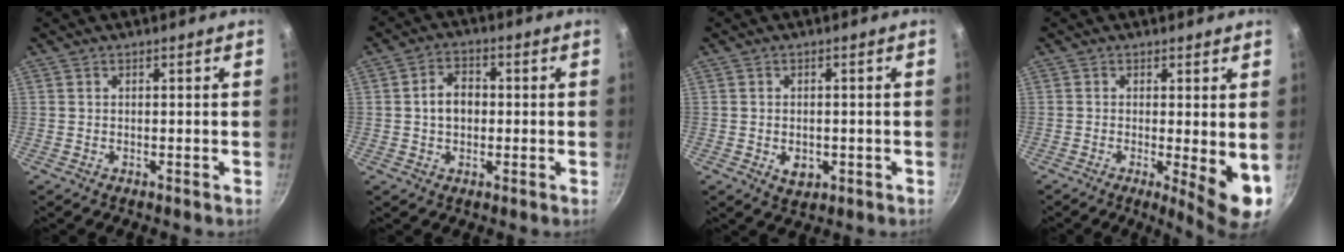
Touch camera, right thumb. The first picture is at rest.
{"total": 5.8, "force": [0.0, 4.3, 3.9], "torque": [-0.043, 0.016, -0.006]}
{"total": 3.9, "force": [-1.0, 2.8, 2.6], "torque": [-0.031, 0.000, -0.008]}
{"total": 7.1, "force": [-0.7, 1.5, 6.9], "torque": [-0.091, -0.017, -0.006]}